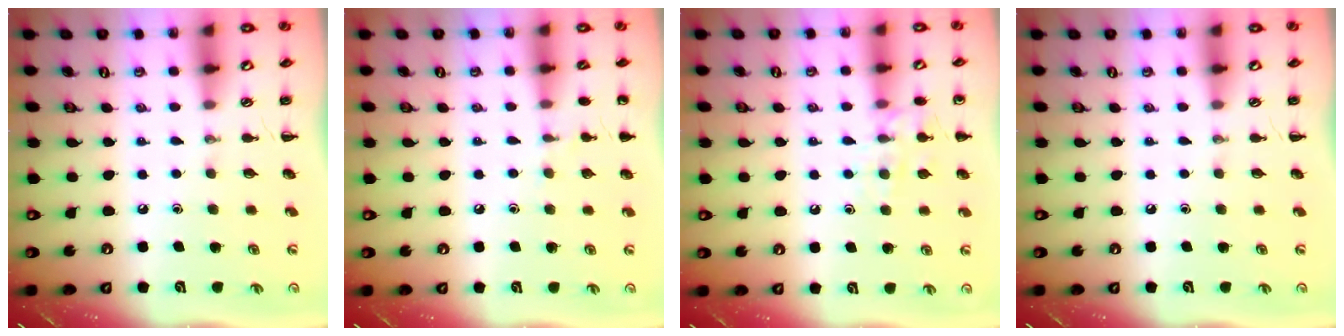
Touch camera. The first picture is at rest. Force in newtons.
{"total": 5.4, "press": 5.1, "slide": 1.6}
{"total": 10.0, "press": 9.9, "slide": 1.0}
{"total": 0.0}